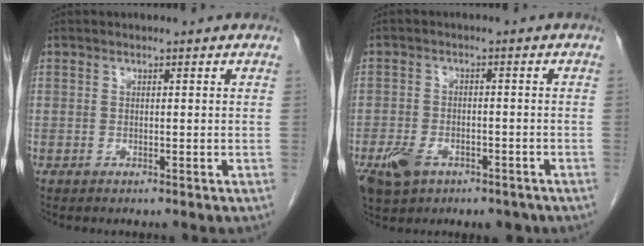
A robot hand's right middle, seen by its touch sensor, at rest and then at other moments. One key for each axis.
{"total": 8.3, "fx": -4.9, "fy": 5.1, "fz": 4.3, "tx": -0.086, "ty": 0.005, "tz": -0.075}